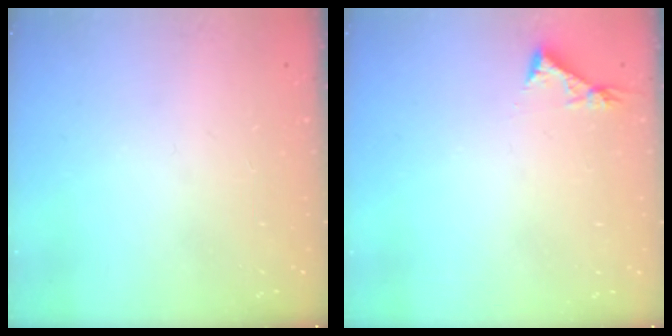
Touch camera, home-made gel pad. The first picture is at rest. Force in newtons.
{"total": 3.8, "press": 3.7, "slide": 0.4}